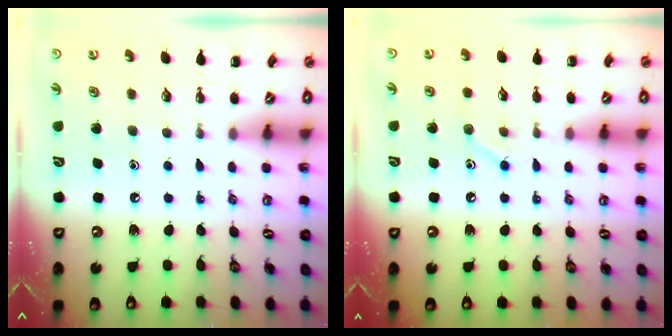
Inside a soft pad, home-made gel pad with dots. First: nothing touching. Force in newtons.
{"total": 8.2, "press": 8.1, "slide": 1.5}